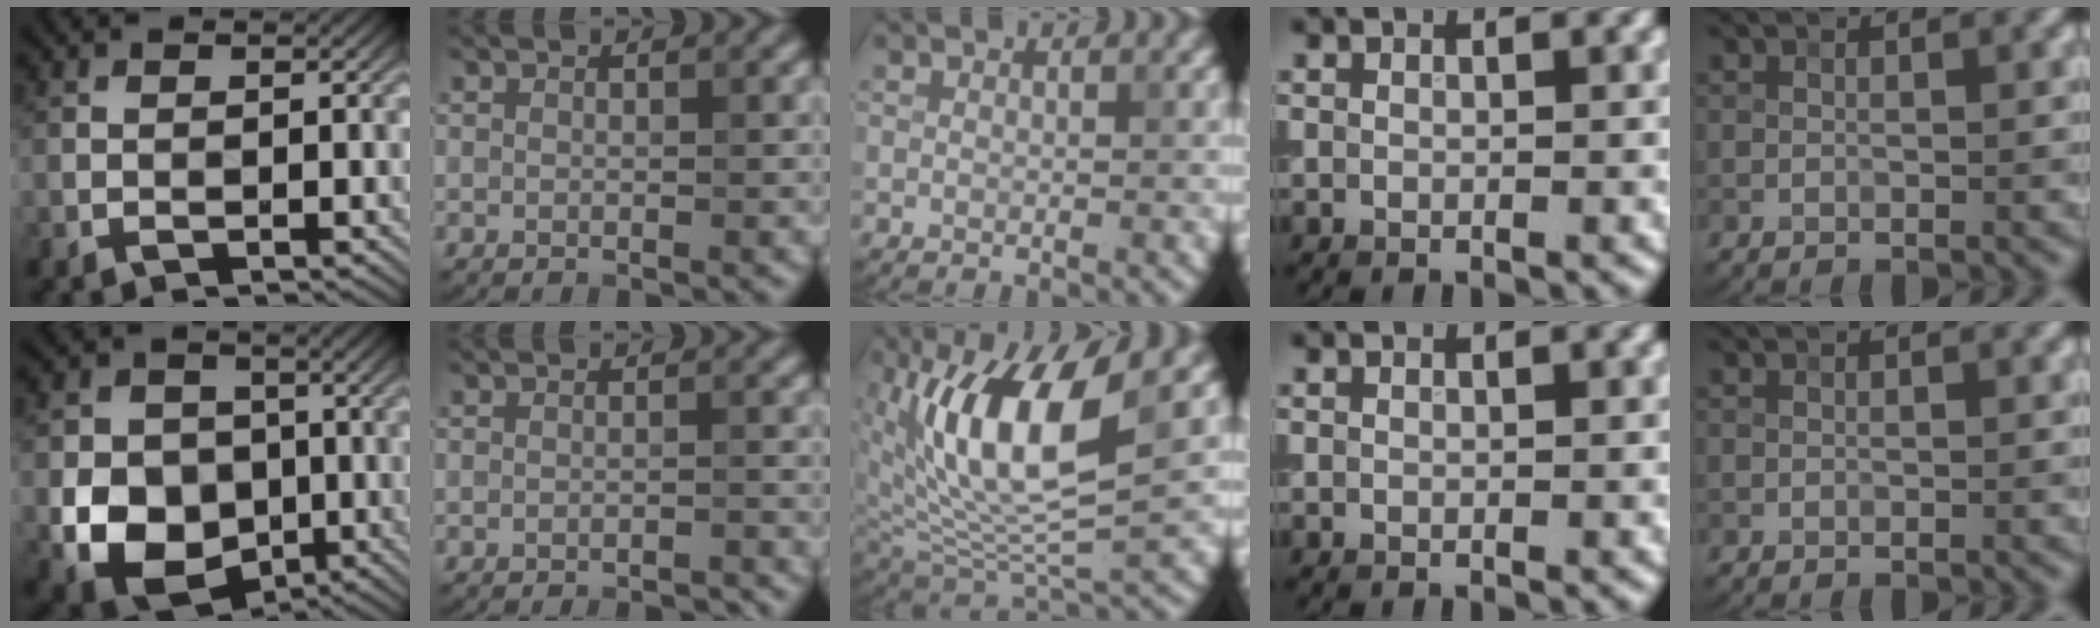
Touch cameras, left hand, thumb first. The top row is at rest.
{"thumb": {"total": 10.6, "force": [-2.0, 8.9, 5.4], "torque": [-0.125, -0.040, -0.037]}, "index": {"total": 2.7, "force": [-2.5, 0.5, 1.0], "torque": [-0.006, 0.002, -0.033]}, "middle": {"total": 10.0, "force": [3.0, 3.8, 8.7], "torque": [-0.166, -0.007, 0.056]}}